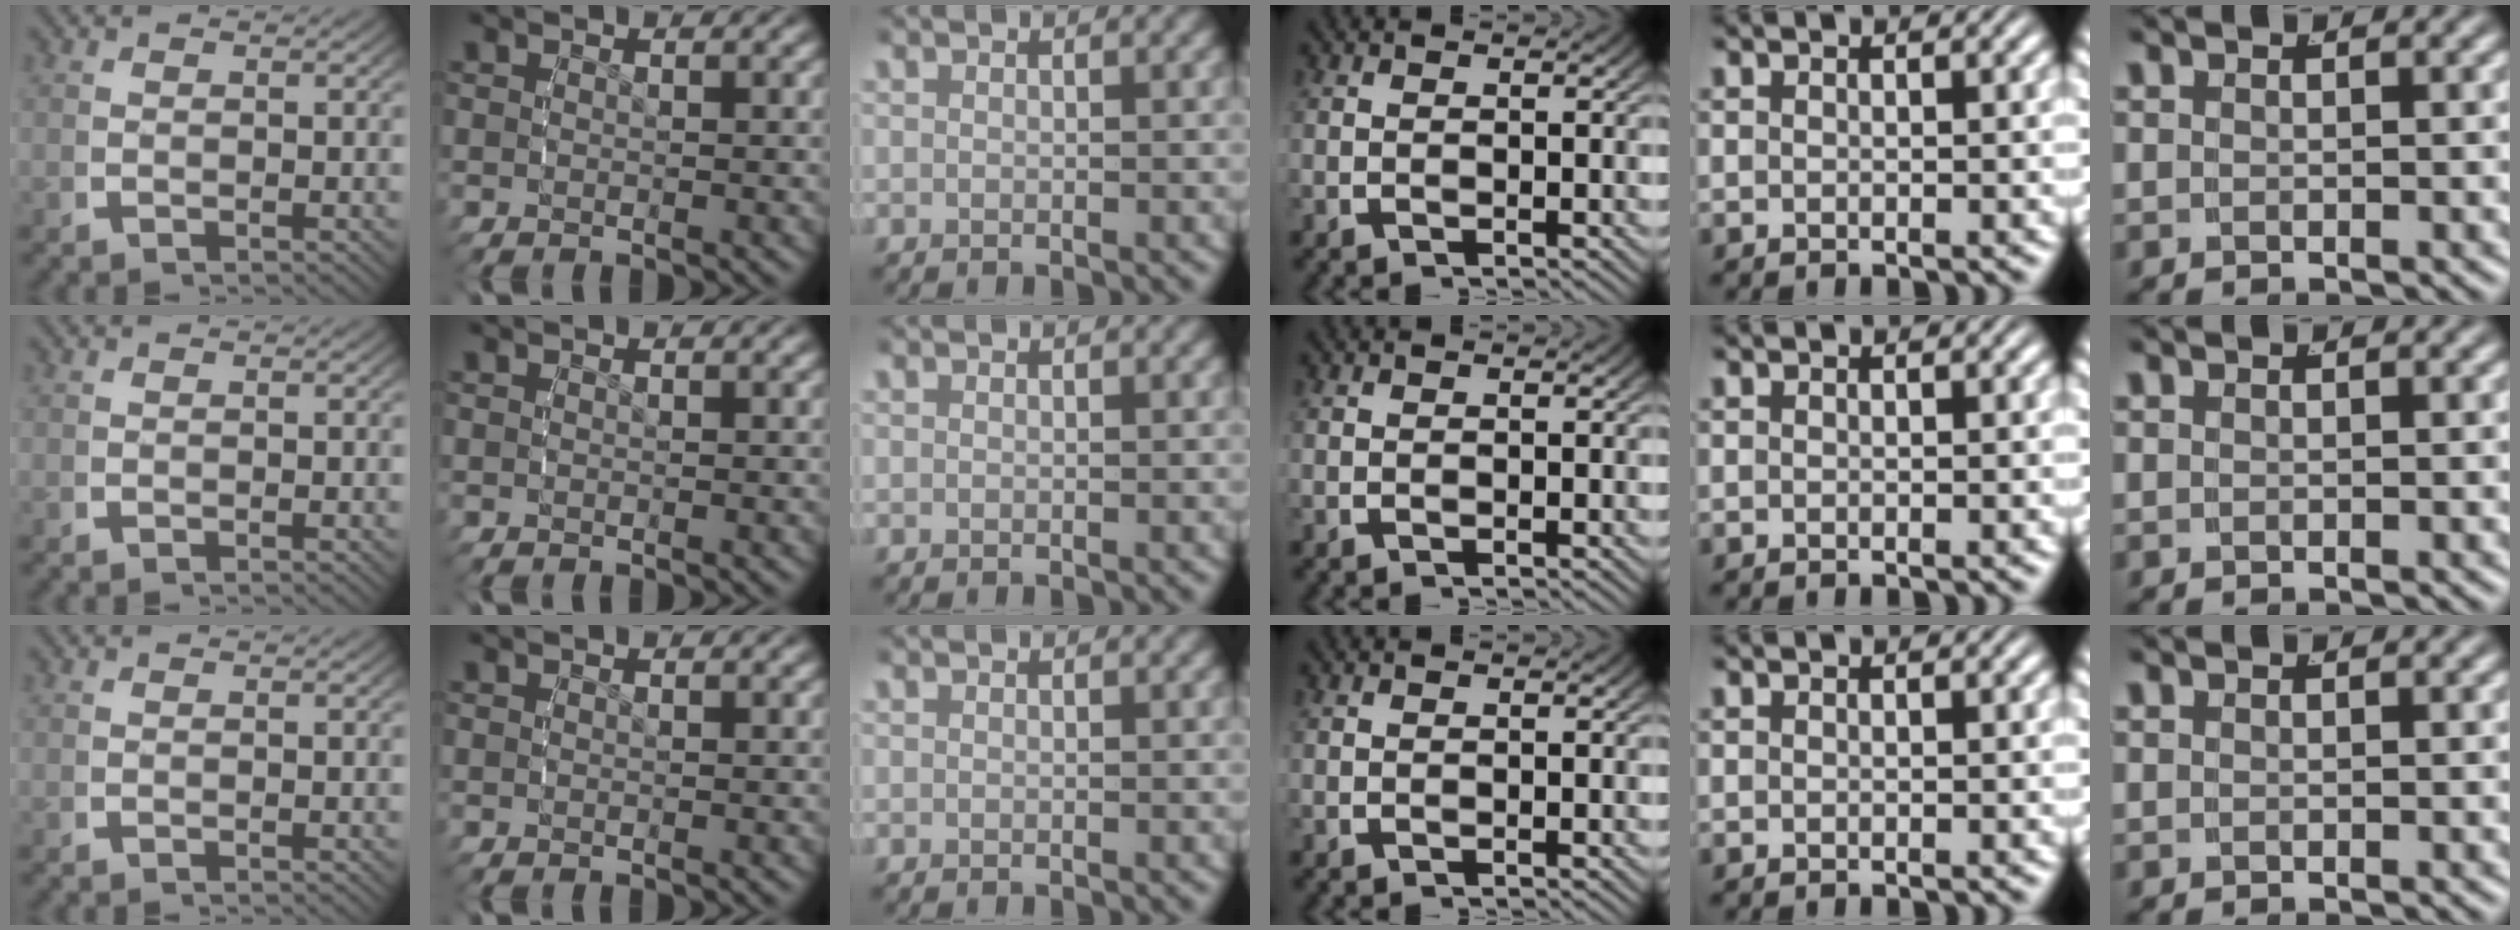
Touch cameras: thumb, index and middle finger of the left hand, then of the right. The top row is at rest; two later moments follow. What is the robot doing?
{"motion": "reach", "object": "bowl"}